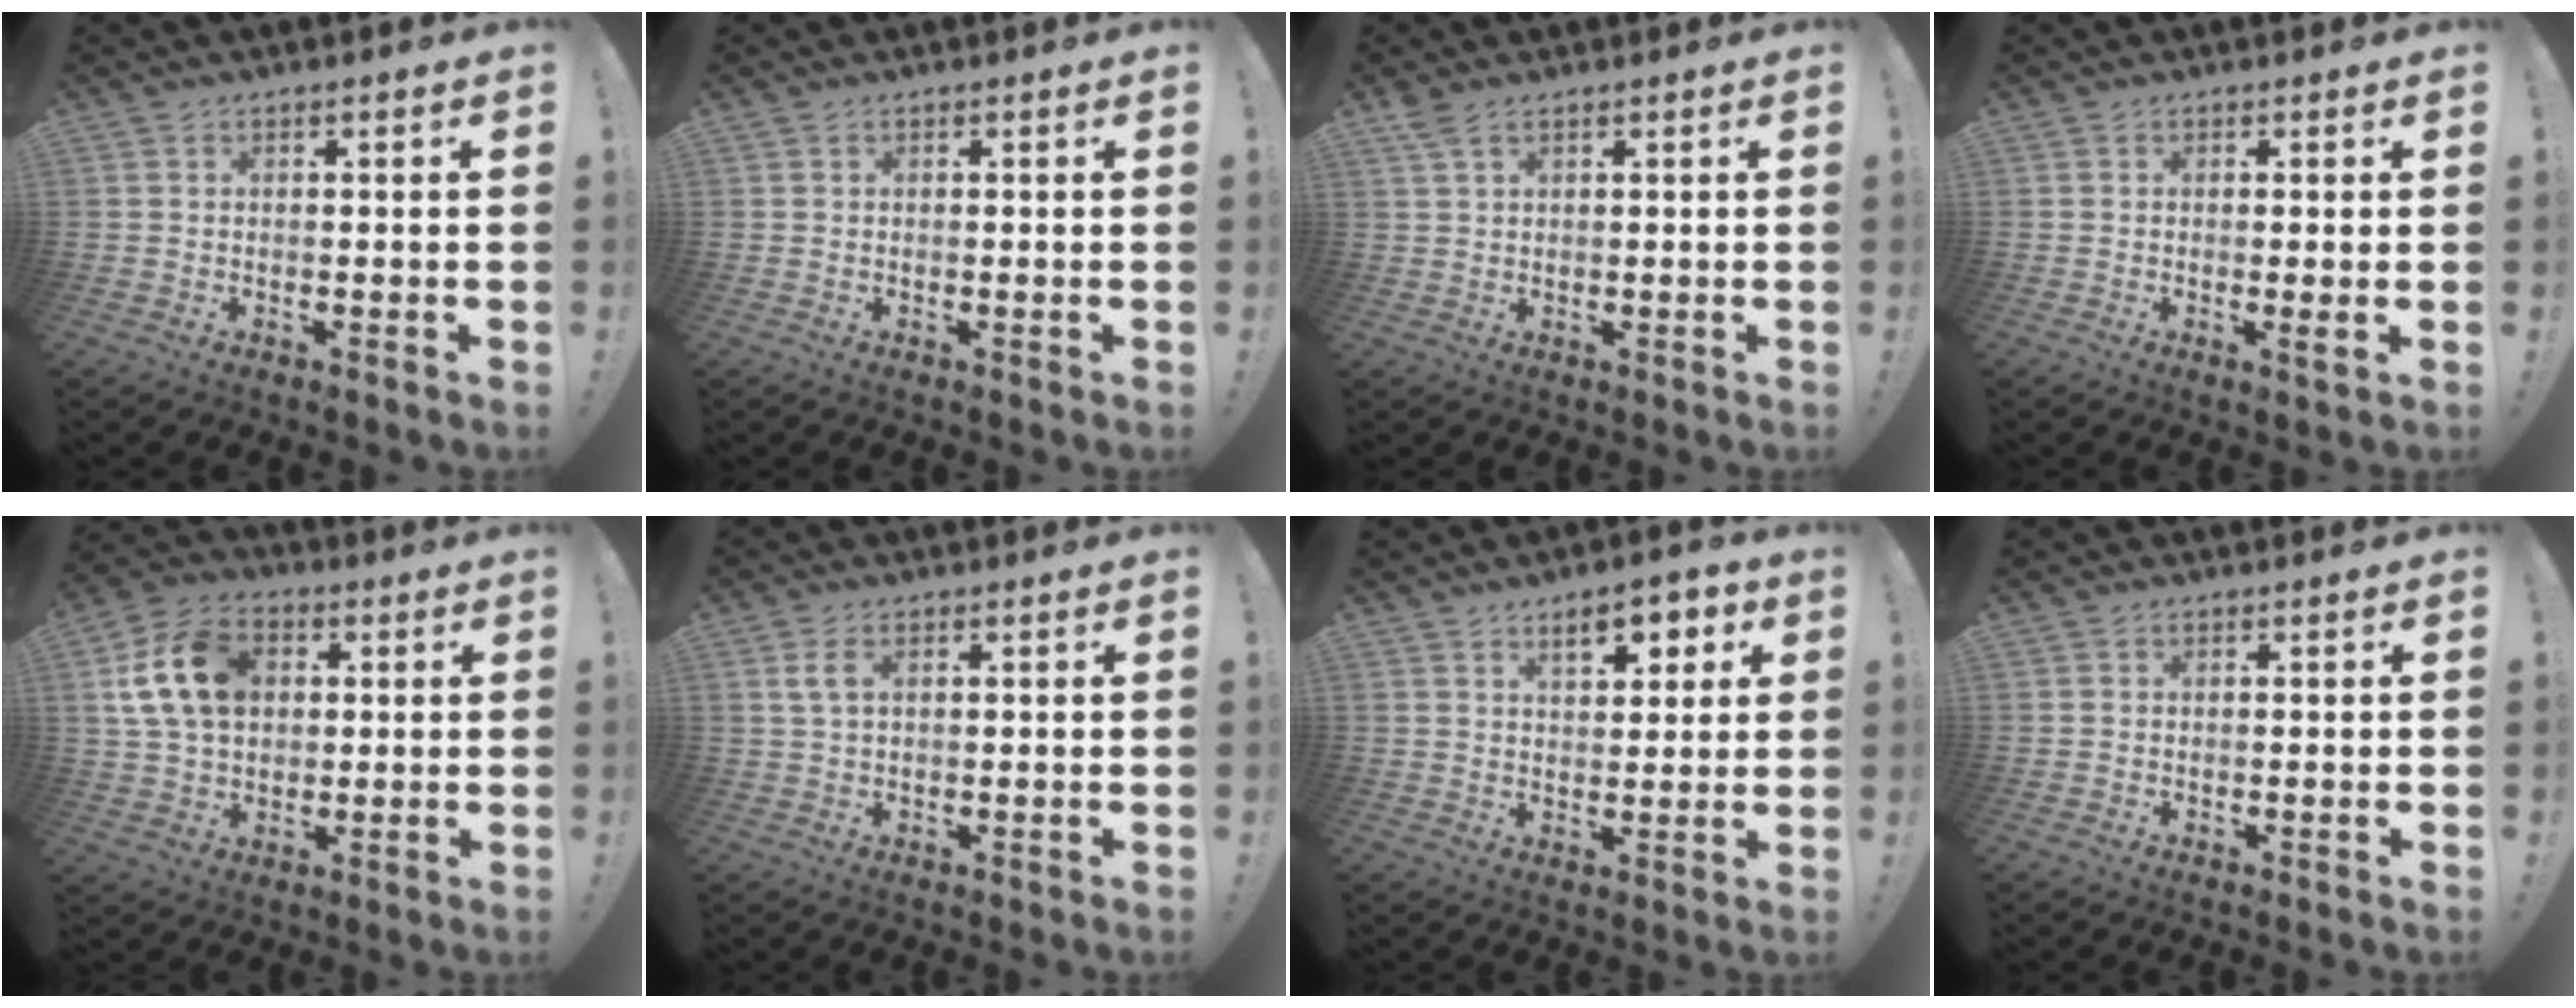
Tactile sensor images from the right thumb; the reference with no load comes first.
{"total": 0.0}
{"total": 3.2, "force": [2.2, 1.2, 2.0], "torque": [-0.034, -0.010, 0.040]}
{"total": 2.2, "force": [0.4, -0.3, 2.2], "torque": [-0.023, -0.010, 0.002]}
{"total": 15.7, "force": [3.9, 11.6, 9.9], "torque": [-0.170, -0.004, 0.076]}
{"total": 4.3, "force": [1.5, 2.3, 3.4], "torque": [-0.057, -0.004, 0.023]}
{"total": 8.1, "force": [4.3, 3.7, 5.8], "torque": [-0.066, -0.017, 0.068]}
{"total": 0.0}